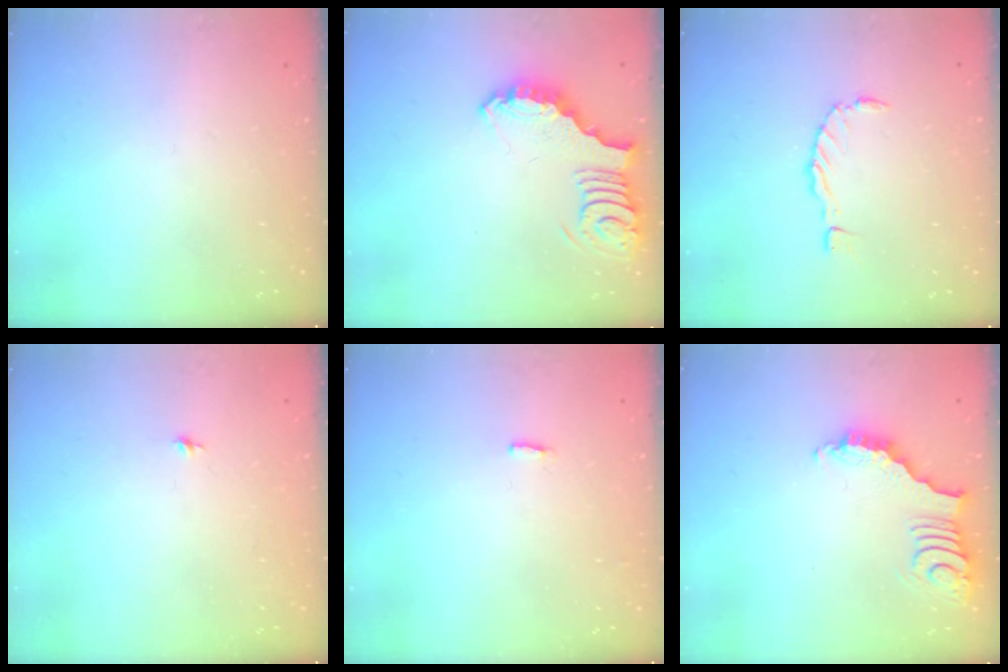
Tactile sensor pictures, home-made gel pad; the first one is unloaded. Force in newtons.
{"total": 3.9, "press": 3.9, "slide": 0.6}
{"total": 0.0}
{"total": 4.2, "press": 4.2, "slide": 0.4}
{"total": 3.0, "press": 2.9, "slide": 0.5}
{"total": 3.8, "press": 3.7, "slide": 0.5}